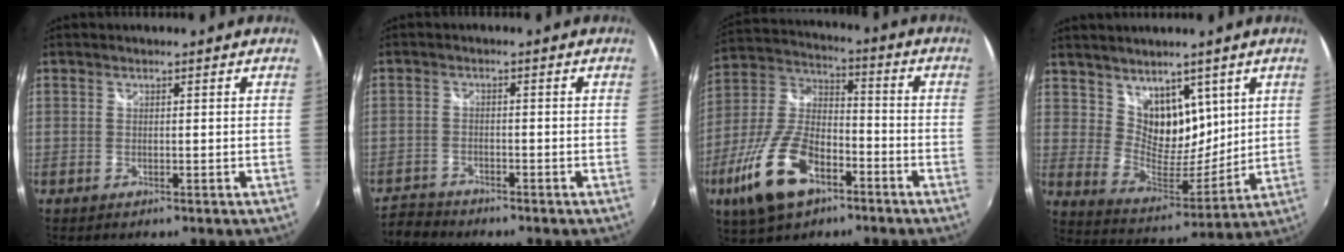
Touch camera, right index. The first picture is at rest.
{"total": 4.6, "force": [-4.3, 1.4, 0.5], "torque": [-0.028, -0.007, -0.085]}
{"total": 17.2, "force": [-8.8, 8.3, 12.2], "torque": [-0.268, -0.011, -0.162]}
{"total": 11.4, "force": [6.4, 7.6, 5.4], "torque": [-0.082, -0.008, 0.128]}